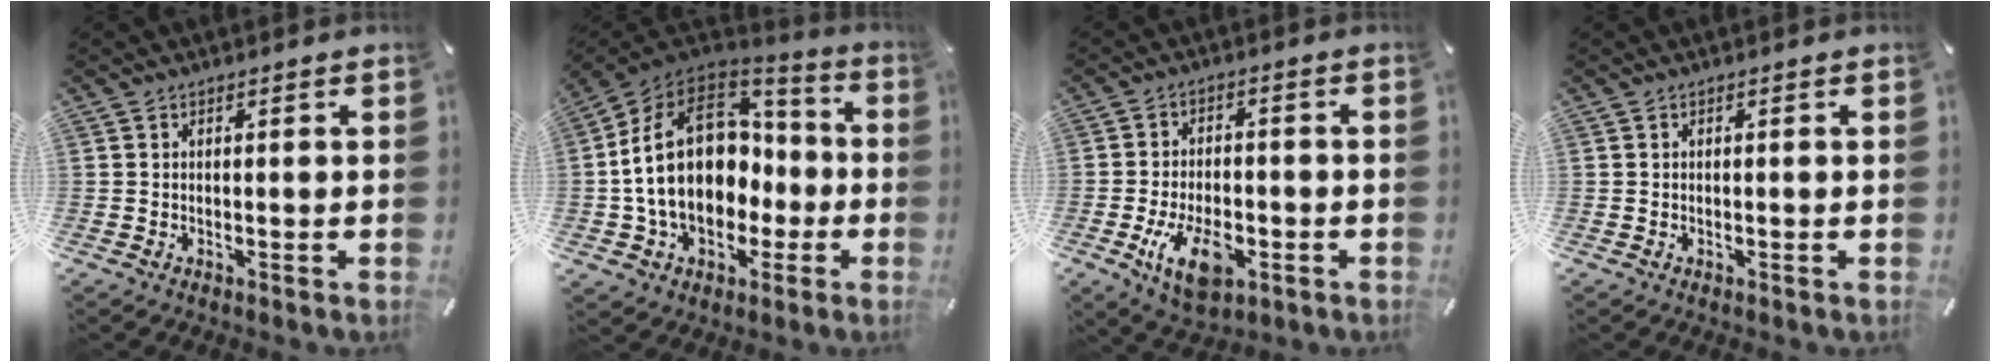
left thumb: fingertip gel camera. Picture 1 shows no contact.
{"total": 22.4, "force": [0.4, 16.8, 14.9], "torque": [-0.284, 0.010, 0.017]}
{"total": 10.8, "force": [-4.1, 6.1, 7.9], "torque": [-0.139, 0.004, -0.070]}
{"total": 0.0}